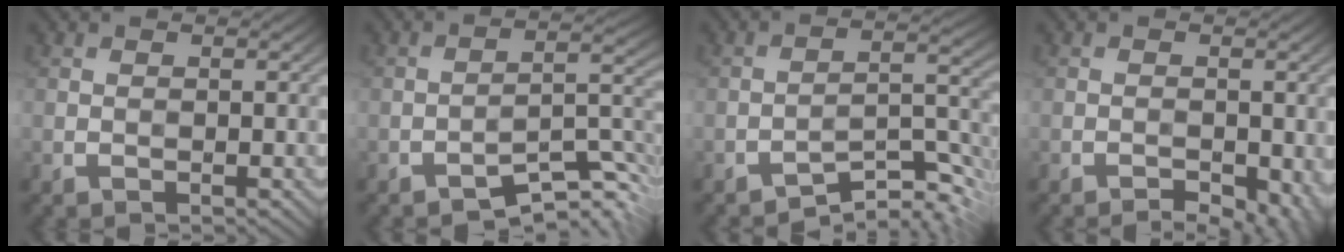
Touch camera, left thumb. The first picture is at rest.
{"total": 6.4, "force": [-5.0, 1.4, 3.8], "torque": [-0.048, 0.010, -0.087]}
{"total": 6.7, "force": [-5.3, 1.5, 3.8], "torque": [-0.052, 0.005, -0.090]}
{"total": 4.1, "force": [-2.5, 1.7, 2.7], "torque": [-0.045, -0.003, -0.027]}